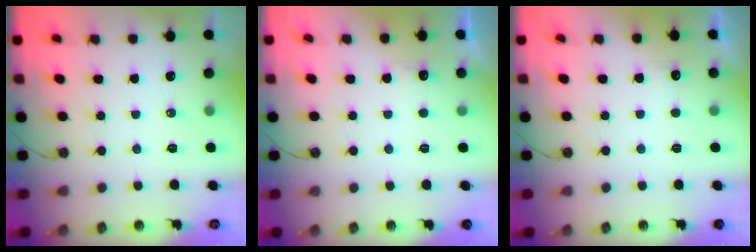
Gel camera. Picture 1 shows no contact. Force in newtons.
{"total": 3.6, "press": 3.5, "slide": 0.9}
{"total": 3.9, "press": 3.8, "slide": 1.1}